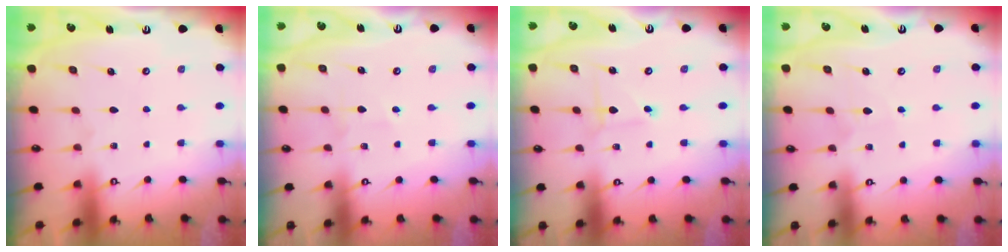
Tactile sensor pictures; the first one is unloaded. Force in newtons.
{"total": 2.0, "press": 1.8, "slide": 0.9}
{"total": 0.9, "press": 0.9, "slide": 0.0}
{"total": 3.8, "press": 3.8, "slide": 0.4}